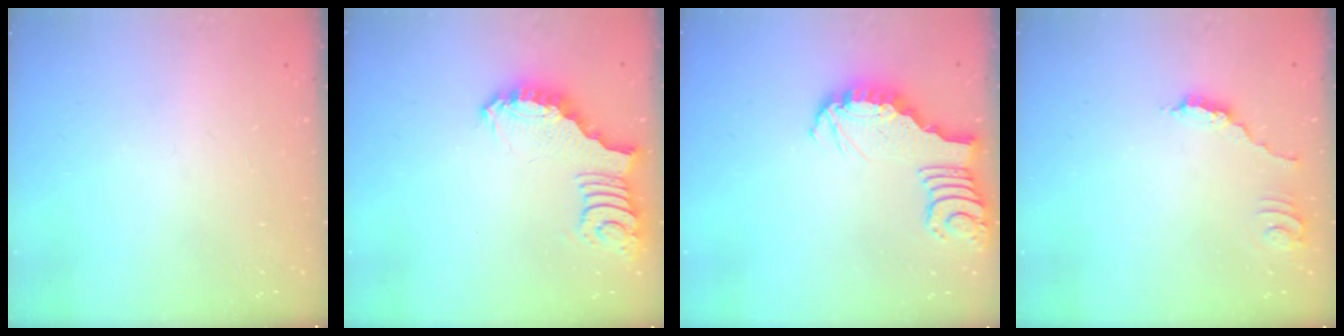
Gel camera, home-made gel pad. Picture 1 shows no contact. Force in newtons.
{"total": 3.4, "press": 3.3, "slide": 0.8}
{"total": 3.0, "press": 3.0, "slide": 0.2}
{"total": 2.0, "press": 2.0, "slide": 0.3}